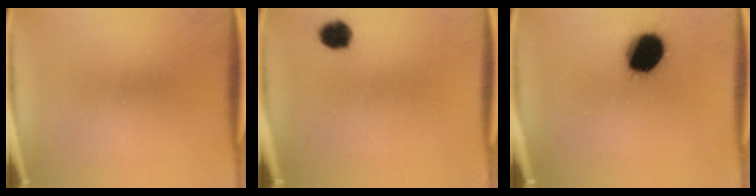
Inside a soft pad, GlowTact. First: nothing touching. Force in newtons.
{"total": 4.1}
{"total": 17.4}